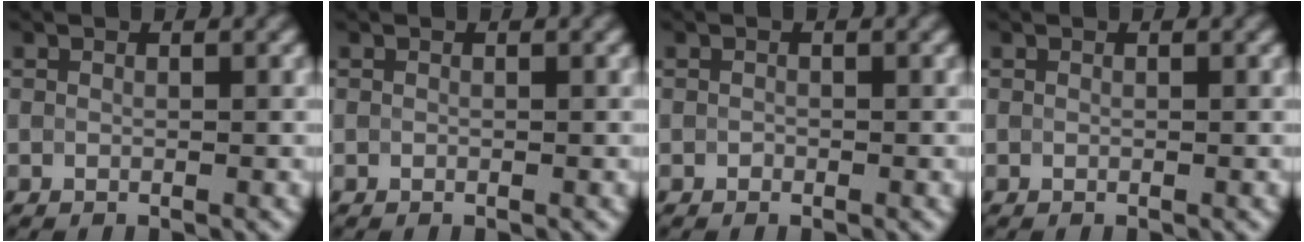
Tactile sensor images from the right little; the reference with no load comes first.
{"total": 0.0}
{"total": 0.8, "force": [-0.7, 0.0, -0.5], "torque": [0.002, 0.002, -0.006]}
{"total": 0.0}